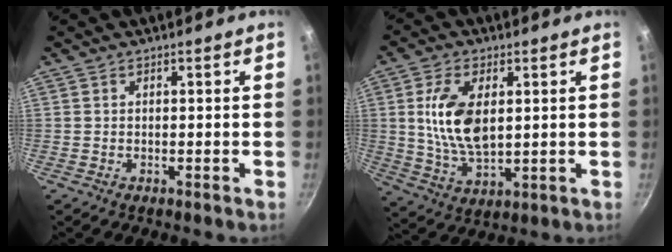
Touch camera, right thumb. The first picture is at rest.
{"total": 12.1, "force": [2.2, 6.4, 9.9], "torque": [-0.182, -0.011, 0.048]}